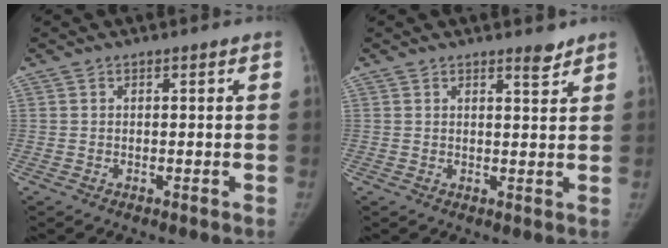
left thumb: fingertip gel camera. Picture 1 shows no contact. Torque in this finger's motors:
{"motor_torque": [0.48, -0.27, 0.52, 0.02, 0.09]}